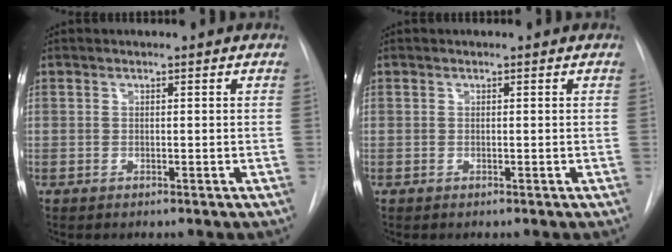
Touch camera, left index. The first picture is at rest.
{"total": 0.0}